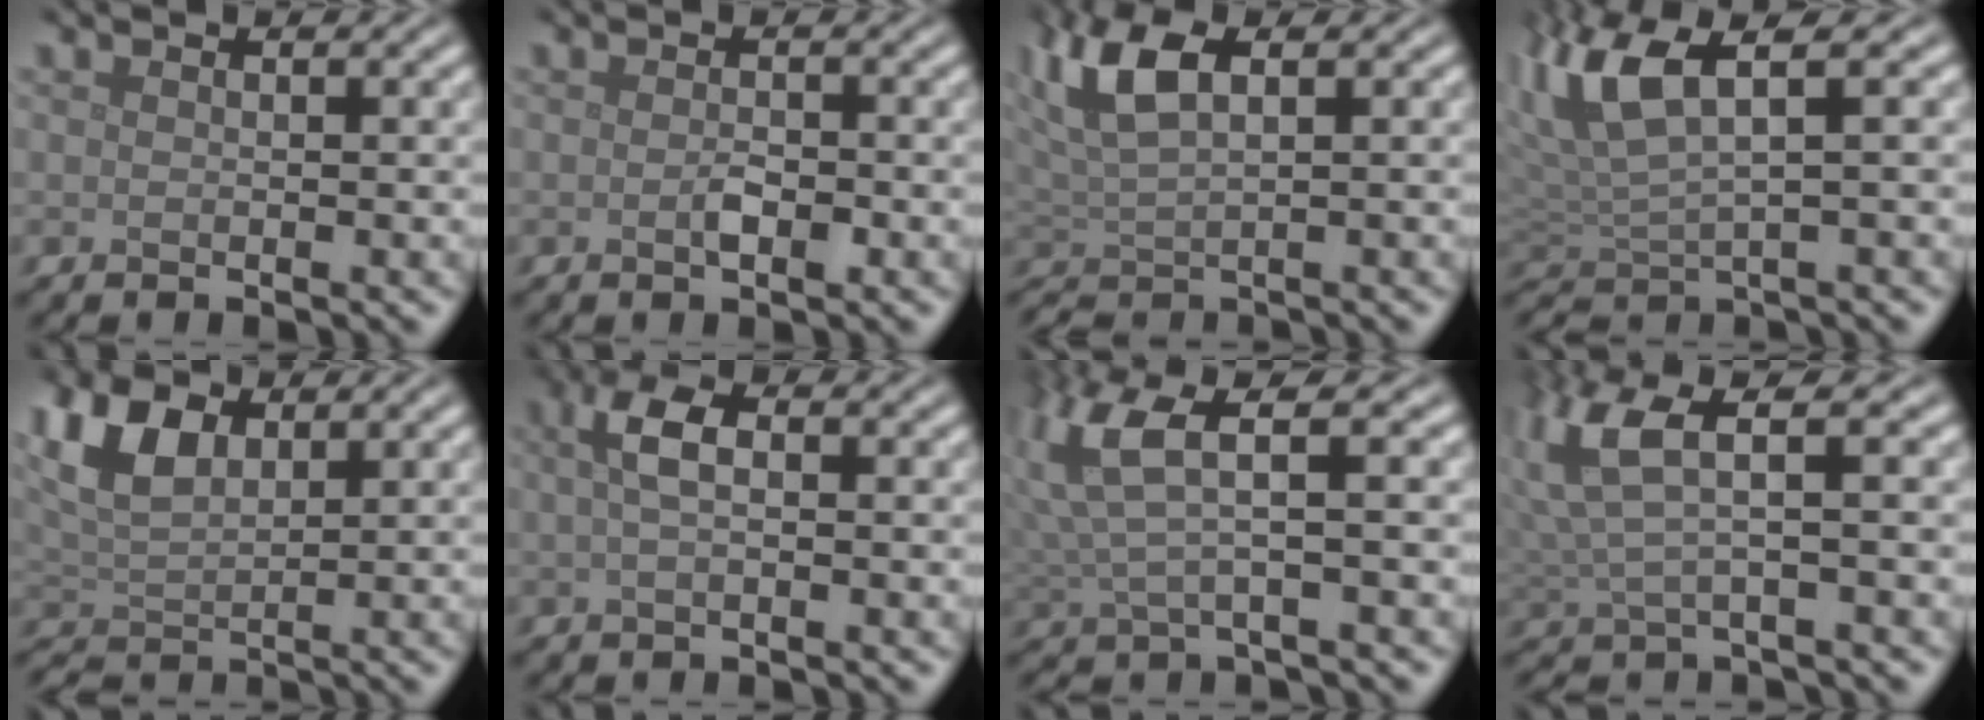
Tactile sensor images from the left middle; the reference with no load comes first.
{"total": 1.4, "force": [-0.5, 0.5, 1.2], "torque": [-0.025, -0.002, -0.009]}
{"total": 5.1, "force": [1.5, 2.1, 4.4], "torque": [-0.094, 0.009, 0.027]}
{"total": 5.9, "force": [2.7, 1.7, 5.0], "torque": [-0.109, 0.013, 0.046]}
{"total": 4.4, "force": [1.9, 2.5, 3.1], "torque": [-0.065, 0.008, 0.035]}
{"total": 2.7, "force": [0.4, 1.1, 2.4], "torque": [-0.050, 0.008, 0.001]}
{"total": 5.2, "force": [2.1, 1.1, 4.6], "torque": [-0.113, 0.006, 0.040]}
{"total": 4.6, "force": [1.8, 0.9, 4.2], "torque": [-0.104, 0.003, 0.032]}